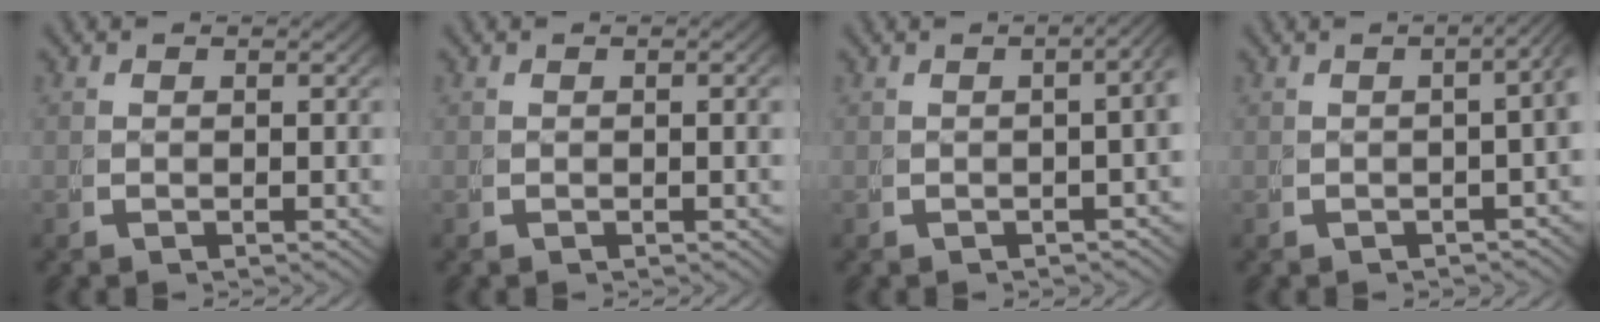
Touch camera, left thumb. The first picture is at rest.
{"total": 0.7, "force": [0.0, 0.1, 0.7], "torque": [-0.012, 0.001, 0.000]}
{"total": 5.0, "force": [-0.2, 2.2, 4.6], "torque": [-0.046, 0.021, -0.011]}
{"total": 5.6, "force": [0.1, 2.7, 4.9], "torque": [-0.048, 0.027, -0.010]}